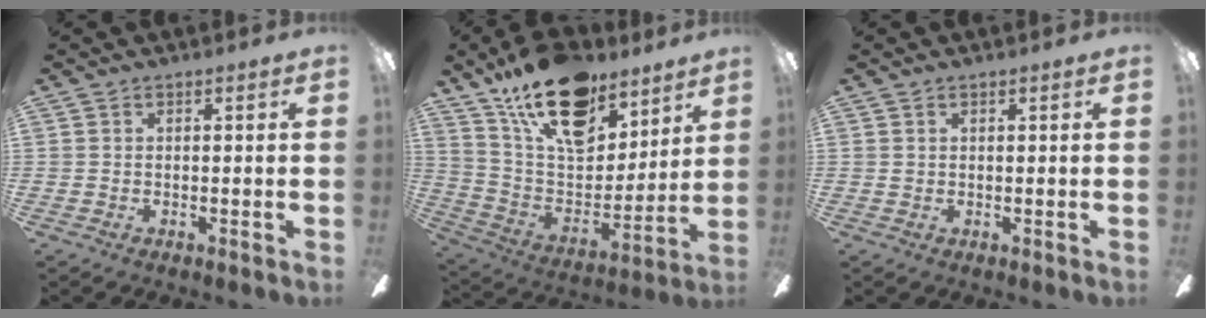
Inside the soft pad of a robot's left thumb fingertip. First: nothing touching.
{"total": 22.2, "force": [15.0, 11.3, 11.8], "torque": [-0.200, -0.088, 0.267]}
{"total": 0.6, "force": [0.4, 0.4, 0.3], "torque": [-0.008, 0.004, 0.006]}